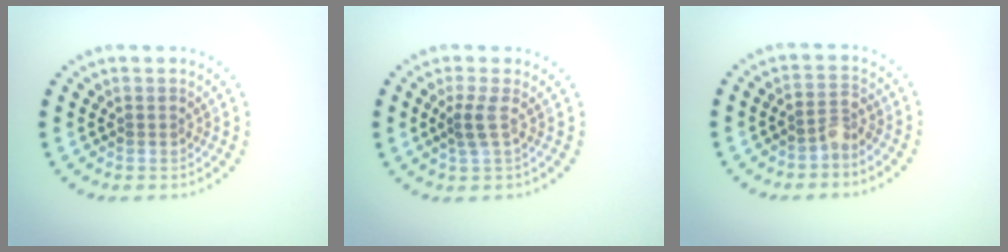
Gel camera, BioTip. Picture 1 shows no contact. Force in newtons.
{"total": 1.6, "press": 1.1, "slide": 1.2}
{"total": 1.8, "press": 1.5, "slide": 1.1}